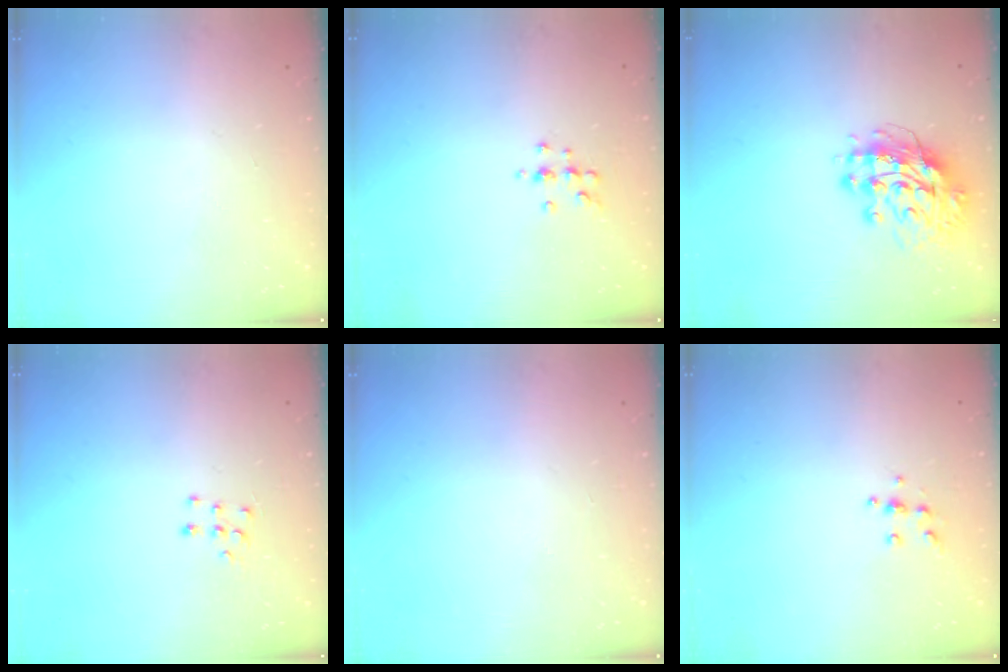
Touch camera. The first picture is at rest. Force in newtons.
{"total": 4.9, "press": 4.8, "slide": 0.7}
{"total": 13.5, "press": 13.4, "slide": 1.5}
{"total": 6.0, "press": 6.0, "slide": 0.4}
{"total": 0.0}
{"total": 5.2, "press": 5.2, "slide": 0.6}